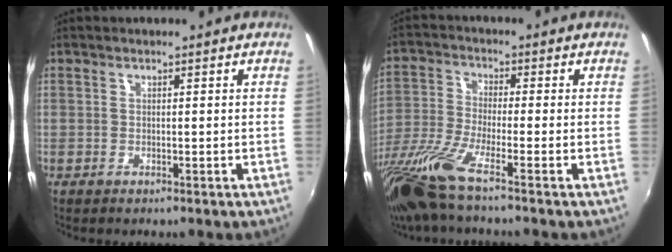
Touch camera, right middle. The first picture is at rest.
{"total": 10.9, "force": [-7.8, 0.2, 7.5], "torque": [-0.167, -0.036, -0.153]}